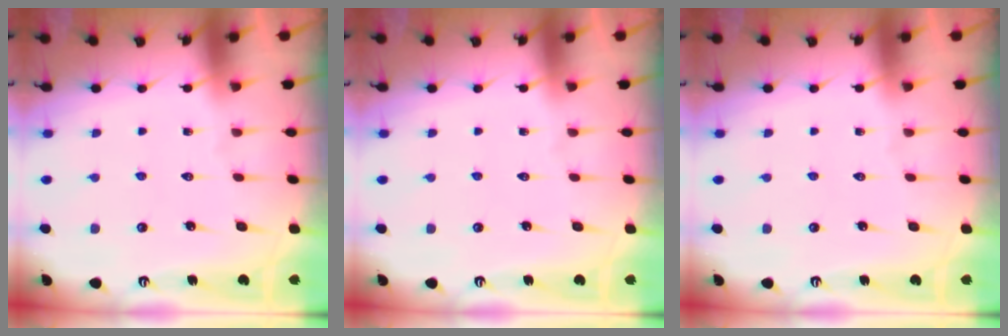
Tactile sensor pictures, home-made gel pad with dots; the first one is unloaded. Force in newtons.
{"total": 0.0}
{"total": 0.0}